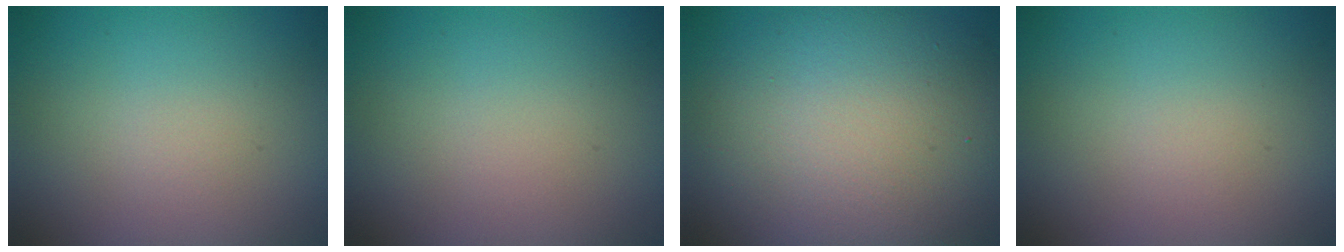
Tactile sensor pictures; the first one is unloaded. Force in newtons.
{"total": 0.0}
{"total": 11.6, "press": 11.6, "slide": 0.6}
{"total": 0.0}